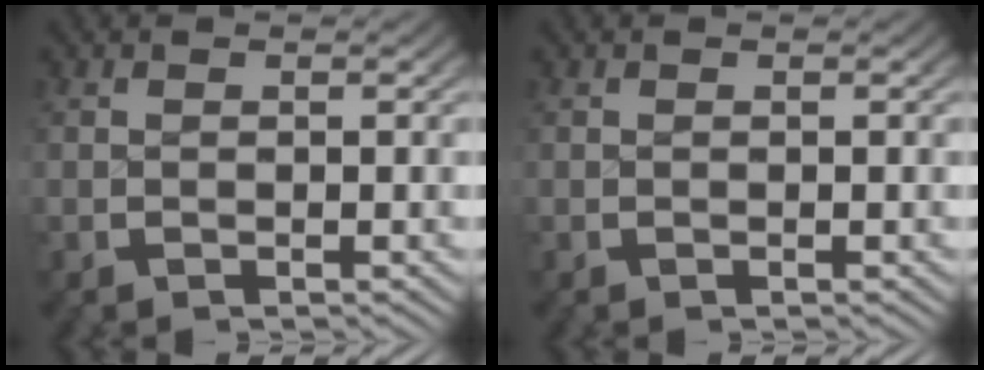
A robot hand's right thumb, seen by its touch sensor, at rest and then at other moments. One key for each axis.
{"total": 0.0}